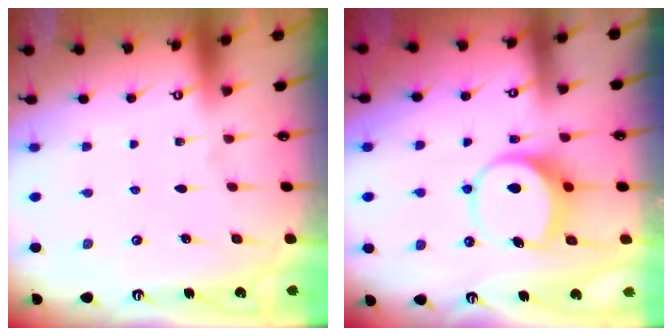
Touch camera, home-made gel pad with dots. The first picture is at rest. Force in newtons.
{"total": 8.4, "press": 8.4, "slide": 1.1}